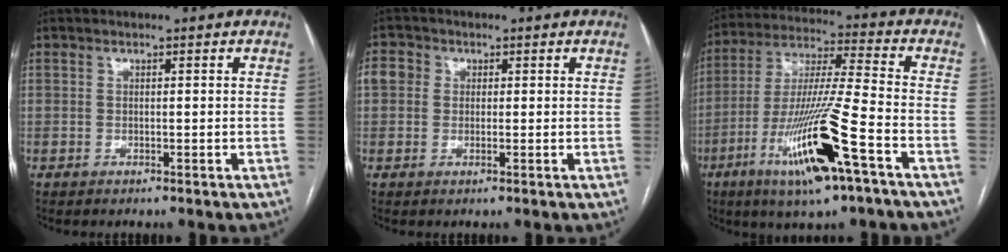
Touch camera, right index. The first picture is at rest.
{"total": 3.9, "force": [0.7, 3.5, 1.5], "torque": [-0.035, 0.017, 0.012]}
{"total": 17.4, "force": [-7.9, 0.6, 15.4], "torque": [-0.318, -0.025, -0.143]}